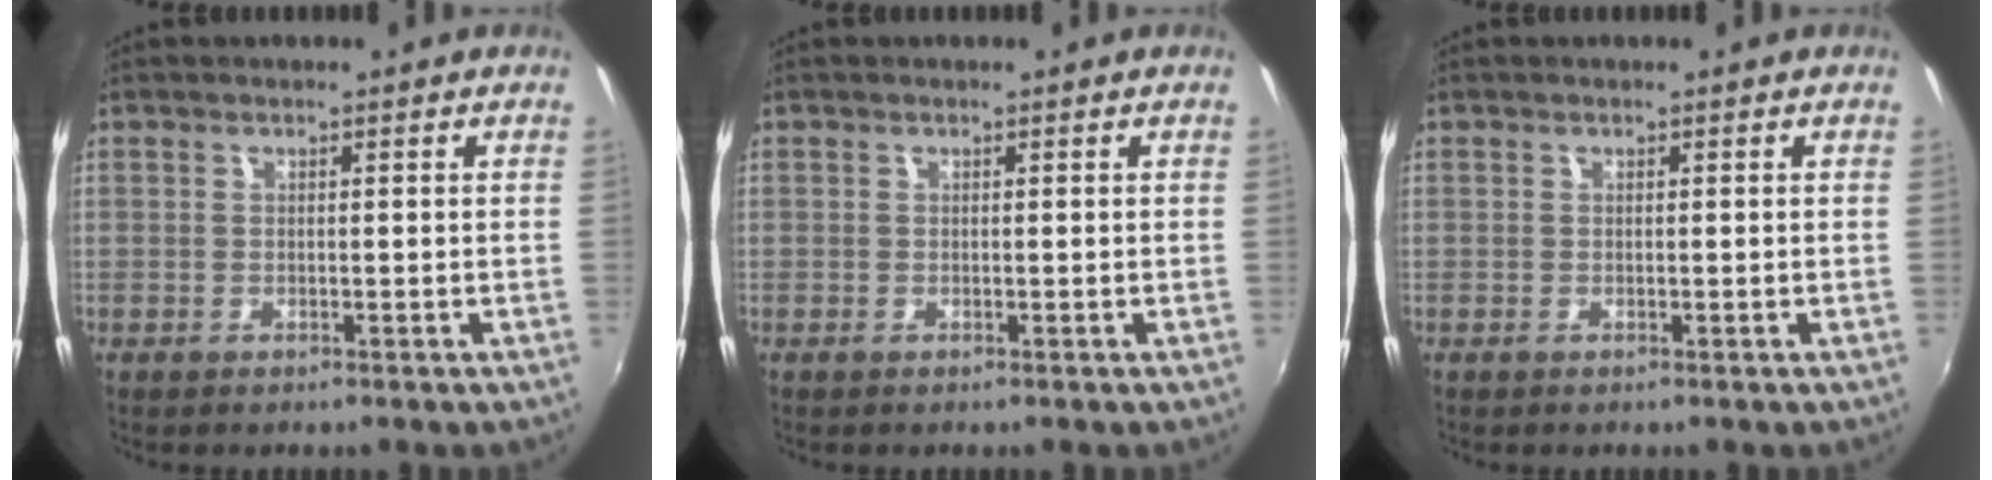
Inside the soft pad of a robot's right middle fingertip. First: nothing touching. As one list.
[{"total": 0.0}, {"total": 0.0}]